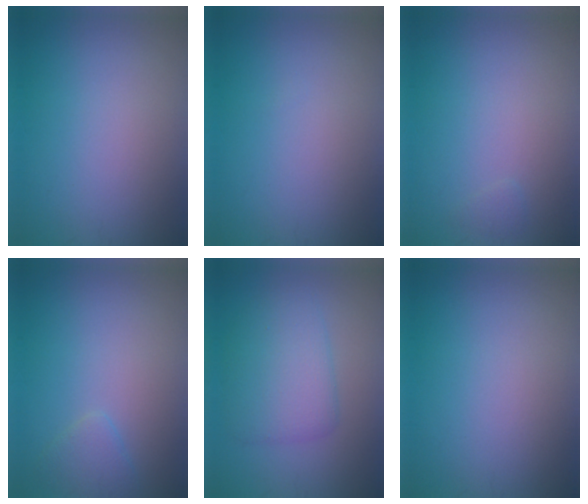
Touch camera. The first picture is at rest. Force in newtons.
{"total": 0.0}
{"total": 0.5, "press": 0.5, "slide": 0.1}
{"total": 1.5, "press": 1.5, "slide": 0.2}
{"total": 4.5, "press": 4.5, "slide": 0.1}
{"total": 0.0}